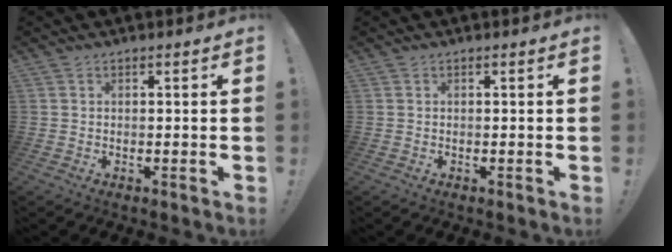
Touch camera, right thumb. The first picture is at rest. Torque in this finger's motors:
{"motor_torque": [-0.03, 0.02, 0.01, -0.01, 0.01]}